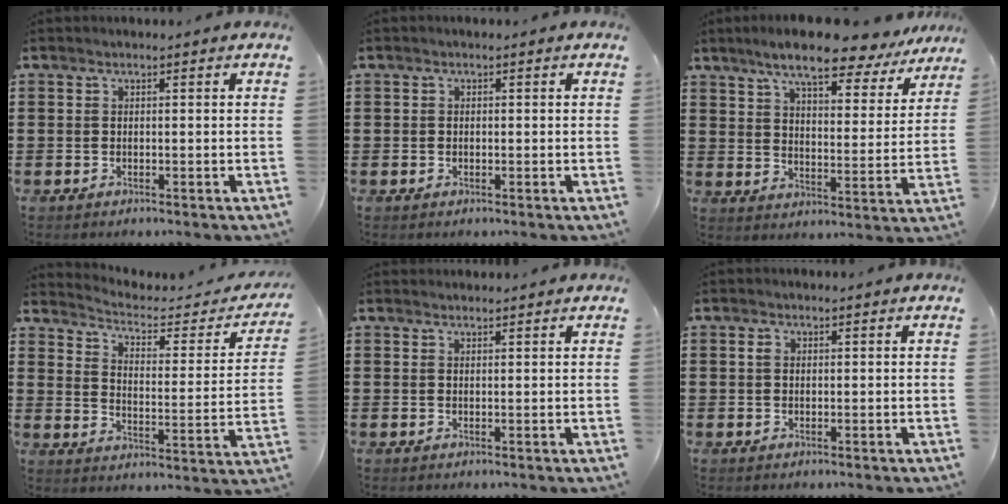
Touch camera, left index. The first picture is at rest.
{"total": 0.8, "force": [-0.1, 0.7, 0.3], "torque": [-0.009, 0.003, -0.003]}
{"total": 9.3, "force": [7.9, 1.2, 4.7], "torque": [-0.104, -0.034, 0.134]}
{"total": 2.9, "force": [2.5, 0.9, 1.3], "torque": [-0.043, -0.019, 0.032]}
{"total": 0.9, "force": [0.9, 0.1, 0.0], "torque": [-0.002, 0.000, 0.018]}
{"total": 0.9, "force": [0.1, 0.8, 0.4], "torque": [-0.011, 0.006, 0.002]}